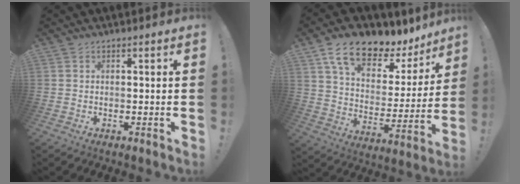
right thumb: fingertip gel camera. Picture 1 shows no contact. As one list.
[{"total": 15.6, "force": [11.2, 6.9, 8.3], "torque": [-0.135, -0.078, 0.195]}]